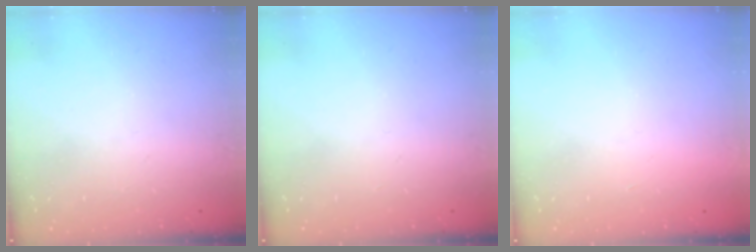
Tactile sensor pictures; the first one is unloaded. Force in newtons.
{"total": 0.0}
{"total": 1.5, "press": 1.5, "slide": 0.1}